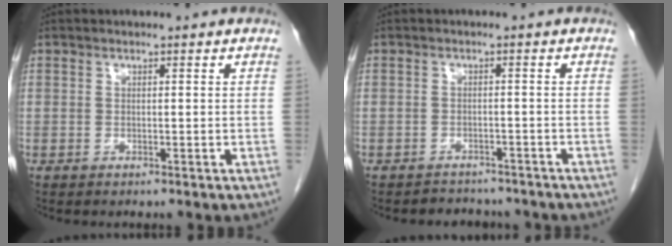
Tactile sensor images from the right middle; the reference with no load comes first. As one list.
[{"total": 5.5, "force": [-5.1, 2.0, 0.6], "torque": [-0.011, 0.004, -0.059]}]